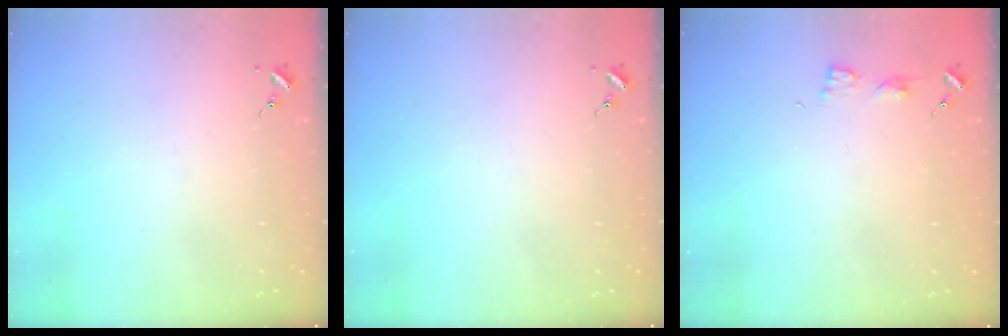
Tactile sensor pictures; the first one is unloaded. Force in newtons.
{"total": 0.0}
{"total": 4.3, "press": 4.3, "slide": 0.5}